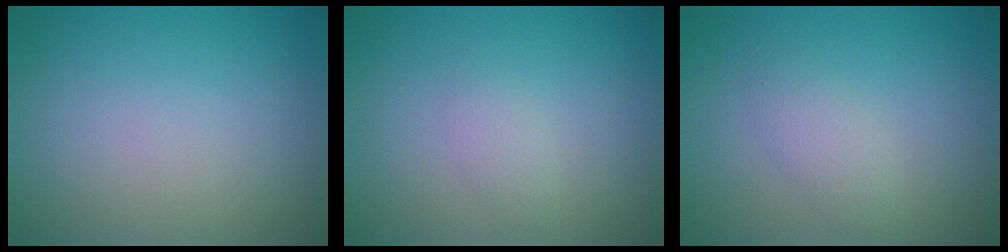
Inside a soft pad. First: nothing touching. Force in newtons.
{"total": 1.2, "press": 1.2, "slide": 0.1}
{"total": 1.9, "press": 1.9, "slide": 0.1}